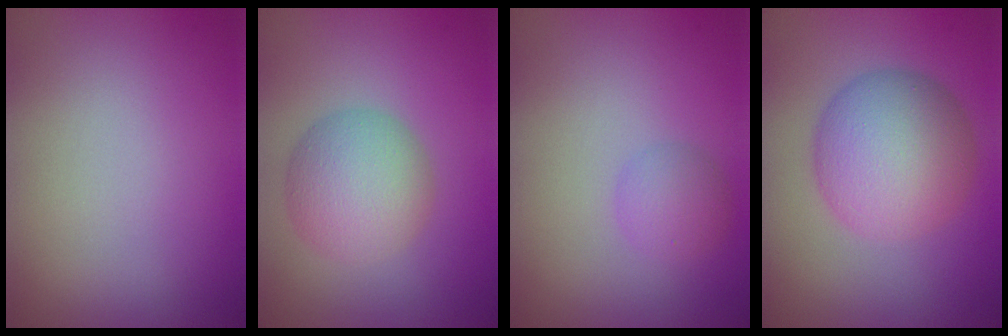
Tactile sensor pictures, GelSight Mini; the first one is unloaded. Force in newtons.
{"total": 5.3, "press": 5.3, "slide": 0.2}
{"total": 1.8, "press": 1.8, "slide": 0.1}
{"total": 7.5, "press": 7.5, "slide": 0.0}